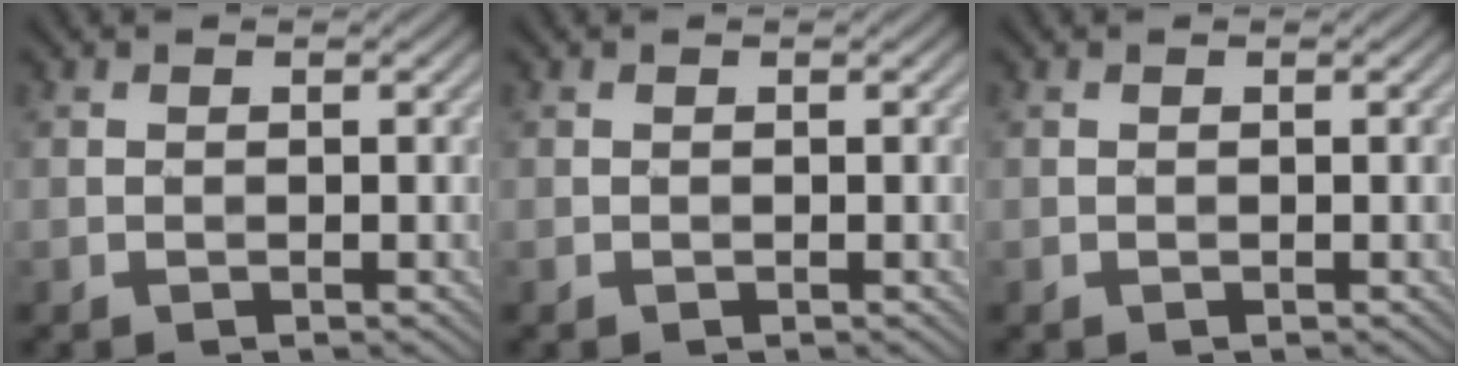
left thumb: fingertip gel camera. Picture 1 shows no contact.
{"total": 0.0}
{"total": 0.0}